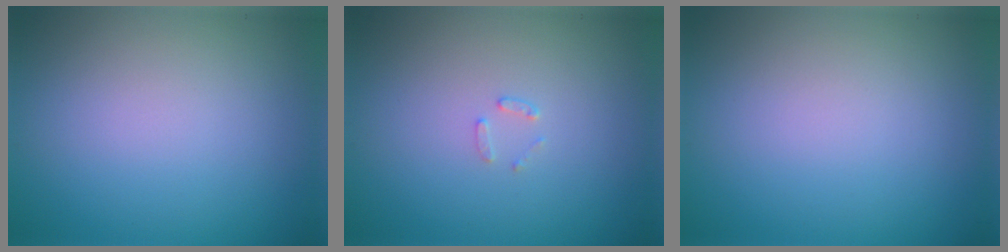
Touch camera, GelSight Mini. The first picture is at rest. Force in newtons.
{"total": 0.9, "press": 0.9, "slide": 0.2}
{"total": 0.0}